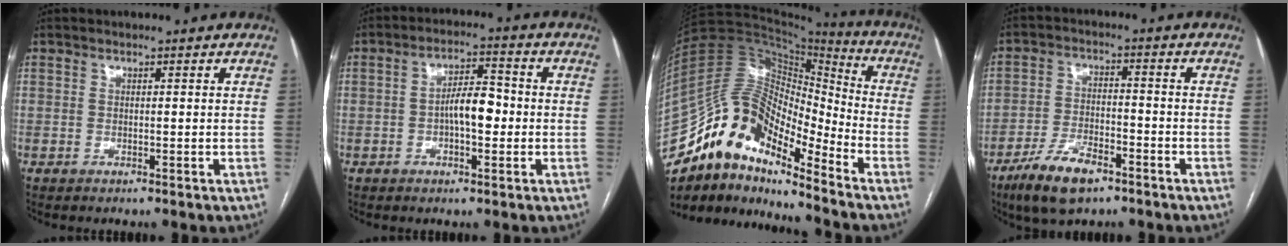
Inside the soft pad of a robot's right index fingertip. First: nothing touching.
{"total": 6.1, "force": [-0.9, 2.3, 5.6], "torque": [-0.097, 0.017, -0.016]}
{"total": 16.6, "force": [-12.8, 5.1, 9.2], "torque": [-0.156, 0.056, -0.231]}
{"total": 9.1, "force": [-6.0, 3.2, 6.1], "torque": [-0.120, -0.007, -0.107]}